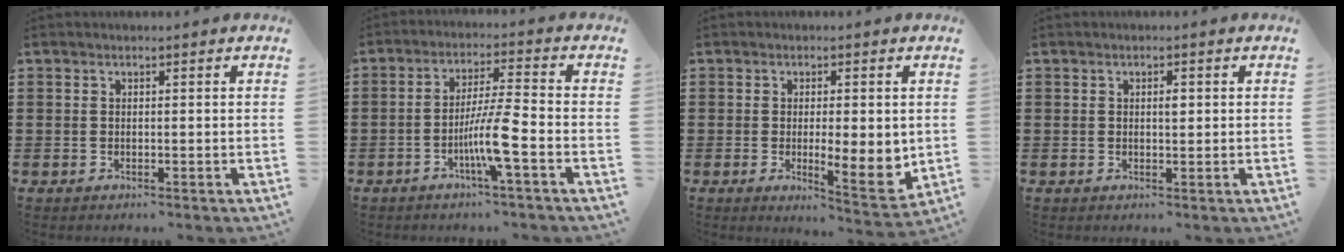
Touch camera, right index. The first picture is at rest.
{"total": 7.3, "force": [-3.1, 0.0, 6.7], "torque": [-0.132, -0.009, -0.063]}
{"total": 6.4, "force": [0.0, 2.0, 6.1], "torque": [-0.091, -0.007, 0.002]}
{"total": 1.4, "force": [0.3, 0.5, 1.3], "torque": [-0.025, 0.004, 0.003]}